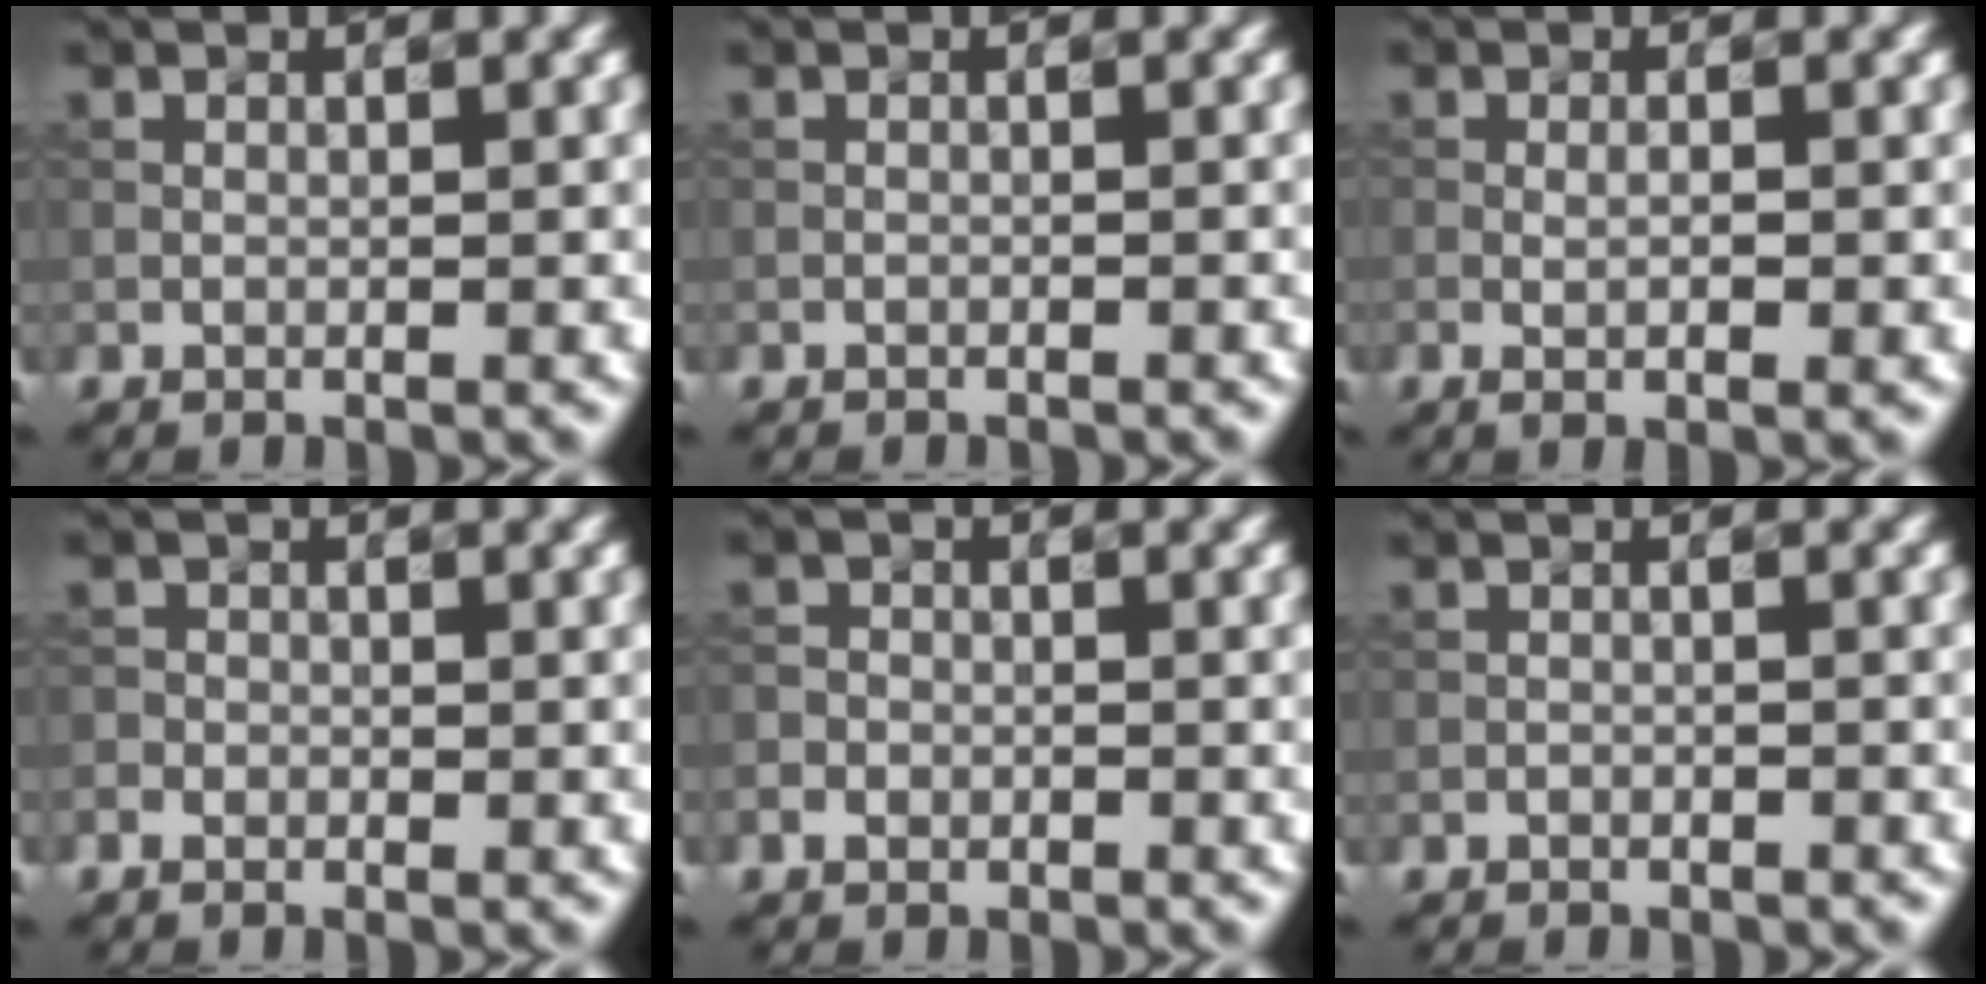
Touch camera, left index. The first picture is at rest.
{"total": 0.5, "force": [-0.5, 0.1, 0.0], "torque": [0.003, -0.001, -0.009]}
{"total": 1.9, "force": [-0.3, 0.3, 1.8], "torque": [-0.031, -0.005, -0.006]}
{"total": 1.3, "force": [-0.7, 0.9, 0.4], "torque": [-0.001, 0.001, -0.014]}
{"total": 1.8, "force": [-1.0, 1.5, 0.5], "torque": [0.003, 0.003, -0.023]}
{"total": 0.7, "force": [-0.6, 0.4, 0.0], "torque": [0.003, -0.001, -0.011]}